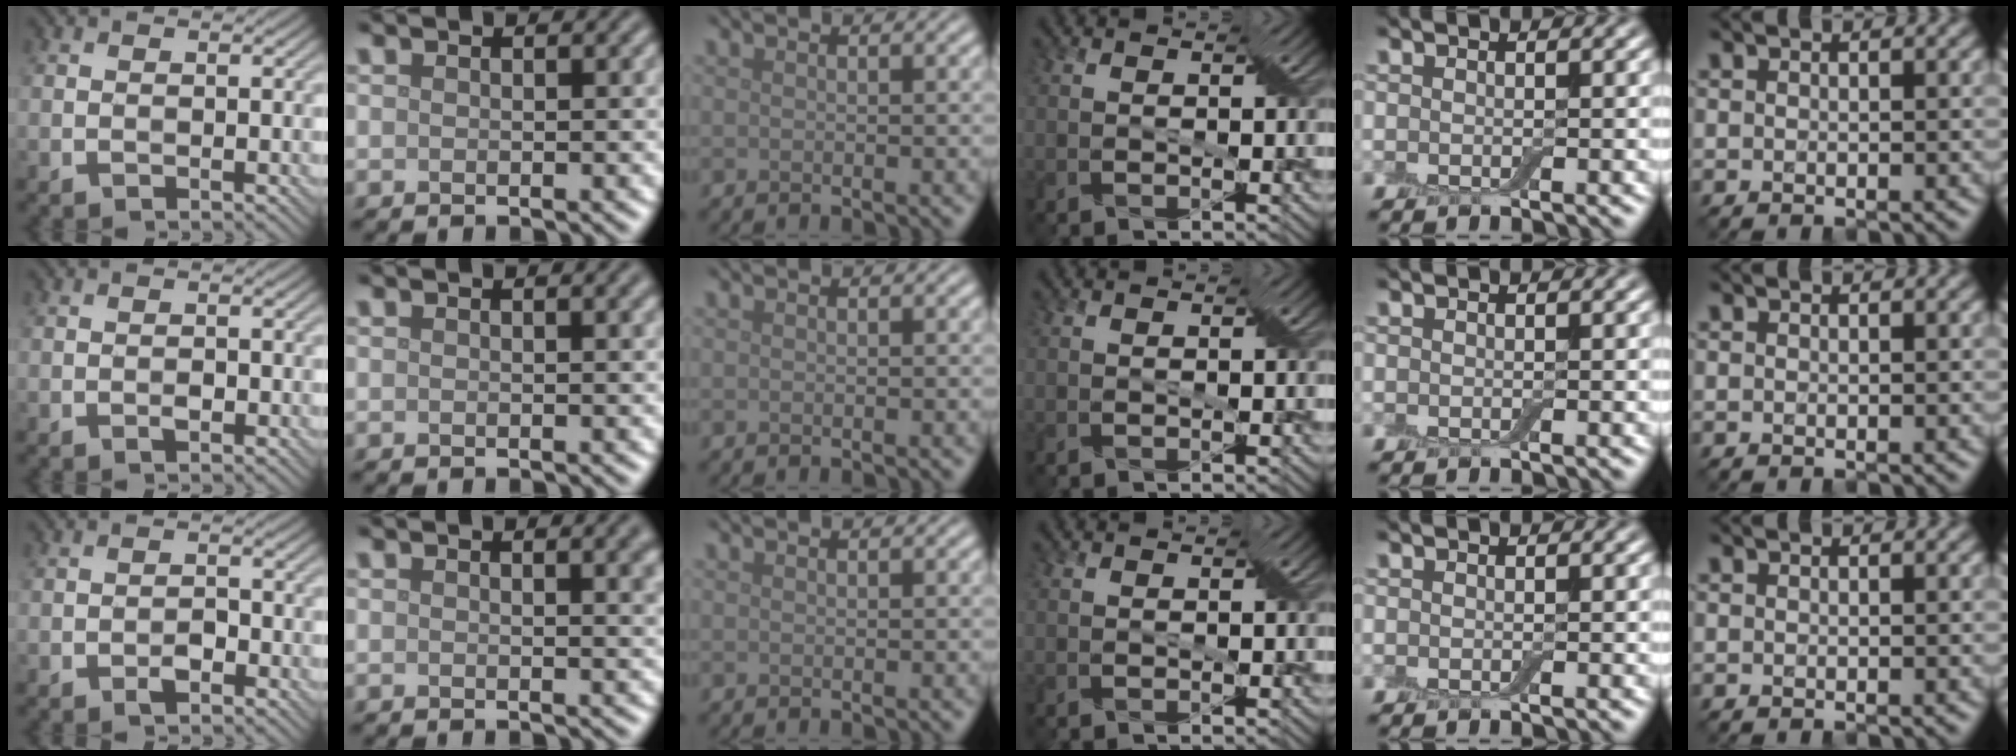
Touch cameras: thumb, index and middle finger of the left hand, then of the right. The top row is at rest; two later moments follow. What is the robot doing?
{"motion": "squeeze", "object": "air blower"}